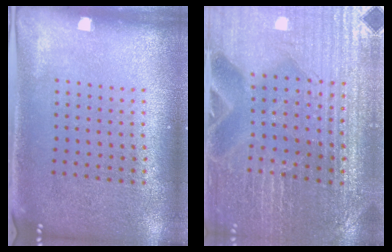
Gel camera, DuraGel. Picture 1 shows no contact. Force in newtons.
{"total": 3.5, "press": 3.5, "slide": 0.3}